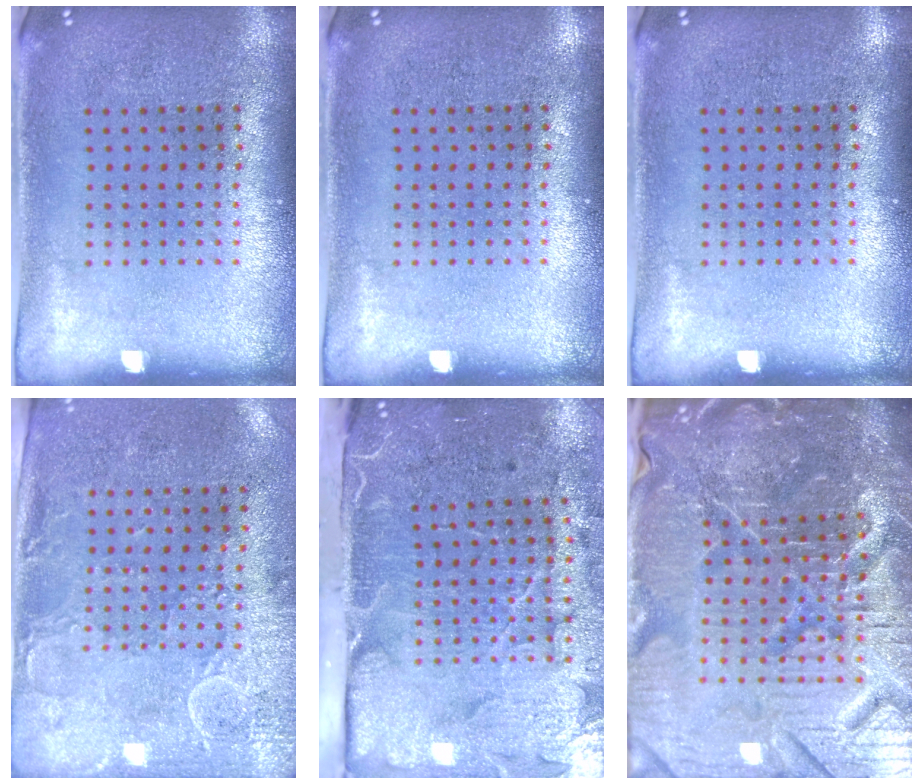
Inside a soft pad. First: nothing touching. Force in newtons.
{"total": 0.0}
{"total": 0.0}
{"total": 3.0, "press": 2.4, "slide": 1.7}
{"total": 5.0, "press": 4.0, "slide": 3.1}
{"total": 7.3, "press": 6.5, "slide": 3.4}